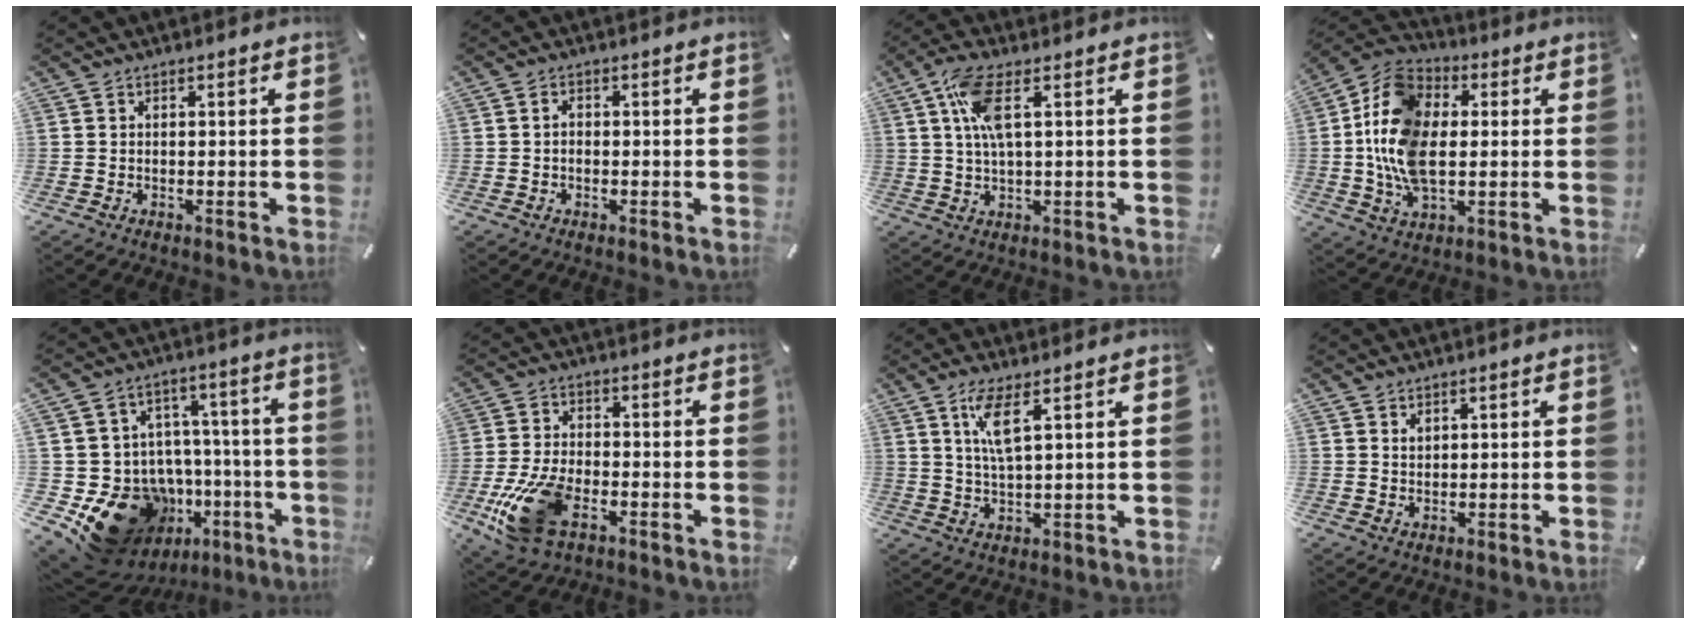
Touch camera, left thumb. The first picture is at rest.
{"total": 1.4, "force": [-0.3, 0.9, 1.0], "torque": [-0.020, 0.003, -0.007]}
{"total": 8.9, "force": [2.7, 2.5, 8.1], "torque": [-0.174, -0.001, 0.043]}
{"total": 15.8, "force": [-0.4, 10.4, 11.9], "torque": [-0.287, 0.003, -0.012]}
{"total": 20.2, "force": [-9.6, 14.9, 9.6], "torque": [-0.153, 0.045, -0.127]}
{"total": 14.9, "force": [-5.7, 8.6, 10.8], "torque": [-0.233, 0.008, -0.096]}
{"total": 6.9, "force": [3.2, 1.5, 6.0], "torque": [-0.126, 0.003, 0.055]}
{"total": 1.5, "force": [1.1, 1.1, 0.3], "torque": [0.002, -0.004, 0.019]}